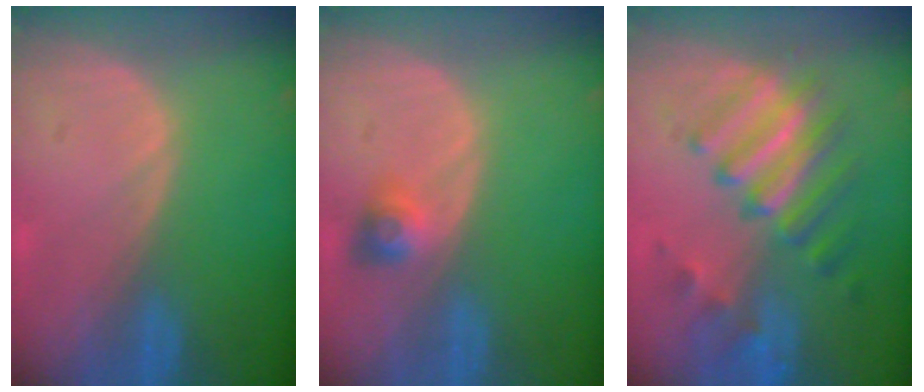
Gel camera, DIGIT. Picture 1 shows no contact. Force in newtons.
{"total": 2.9, "press": 2.7, "slide": 1.2}
{"total": 9.4, "press": 8.5, "slide": 4.1}